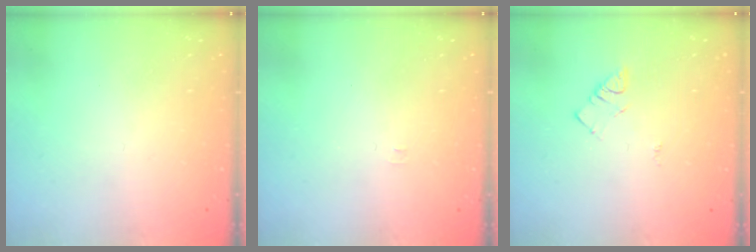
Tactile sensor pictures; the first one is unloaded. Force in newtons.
{"total": 3.3, "press": 3.3, "slide": 0.4}
{"total": 3.9, "press": 3.9, "slide": 0.5}